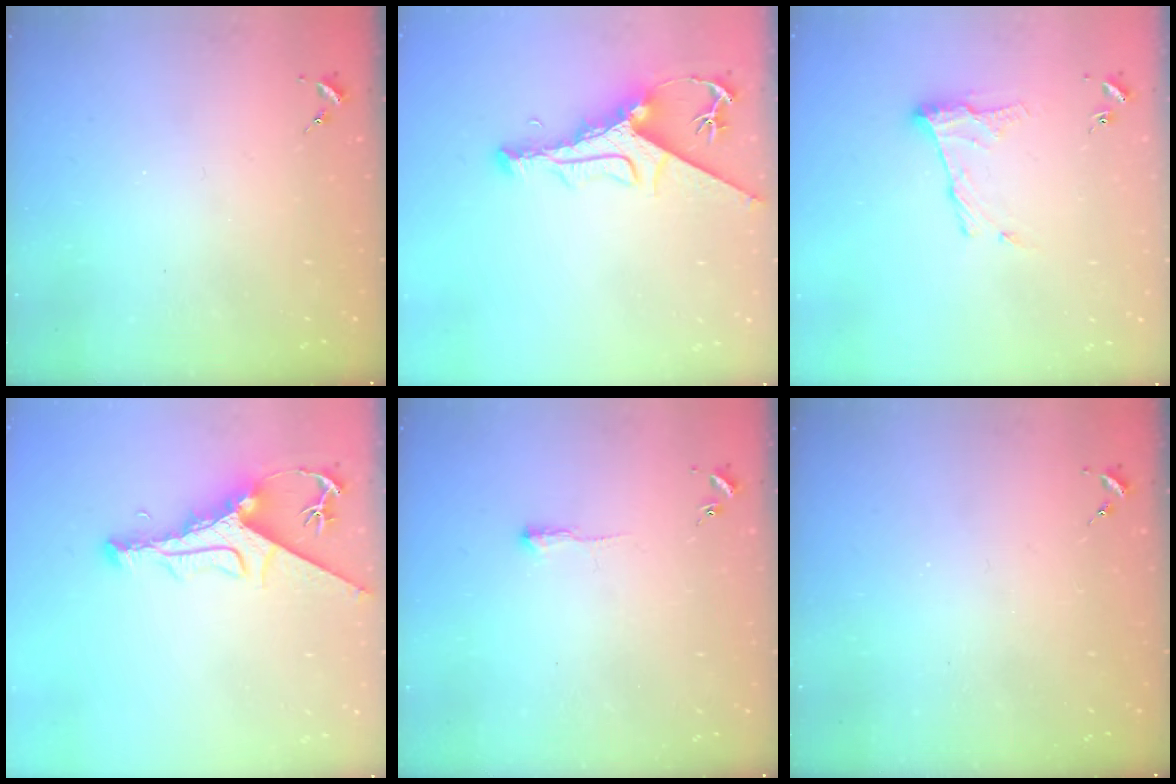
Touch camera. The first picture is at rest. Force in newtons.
{"total": 11.0, "press": 10.9, "slide": 1.4}
{"total": 11.4, "press": 11.3, "slide": 0.3}
{"total": 11.0, "press": 10.9, "slide": 1.4}
{"total": 2.5, "press": 2.5, "slide": 0.4}
{"total": 0.0}